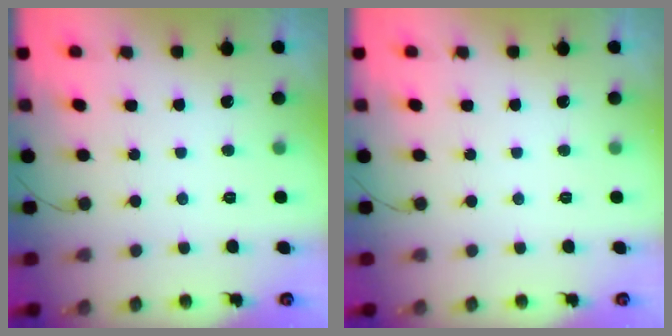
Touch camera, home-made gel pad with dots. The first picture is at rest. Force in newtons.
{"total": 0.0}